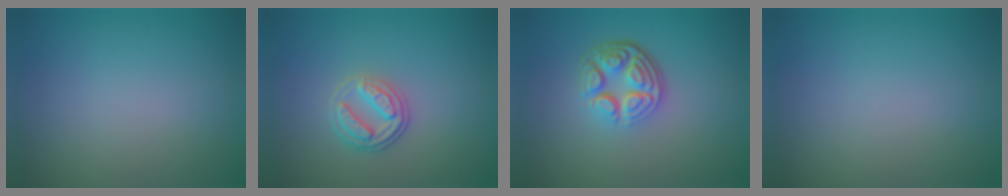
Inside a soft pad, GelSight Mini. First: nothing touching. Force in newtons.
{"total": 2.7, "press": 2.5, "slide": 0.9}
{"total": 4.9, "press": 3.4, "slide": 3.5}
{"total": 0.0}